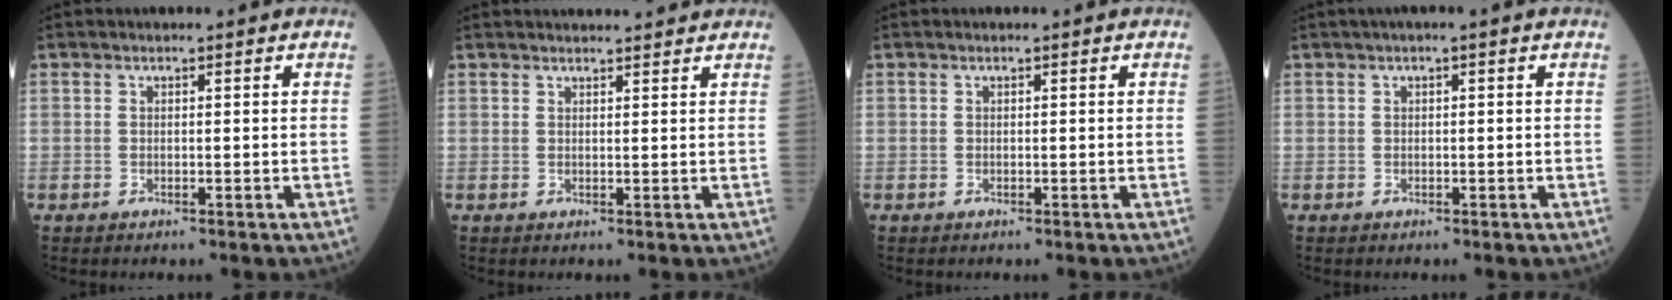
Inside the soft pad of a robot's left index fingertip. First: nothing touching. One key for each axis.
{"total": 6.3, "fx": 6.1, "fy": 0.6, "fz": 1.6, "tx": -0.016, "ty": 0.027, "tz": 0.067}
{"total": 0.0}
{"total": 0.9, "fx": 0.3, "fy": -0.1, "fz": 0.9, "tx": -0.018, "ty": 0.007, "tz": 0.004}